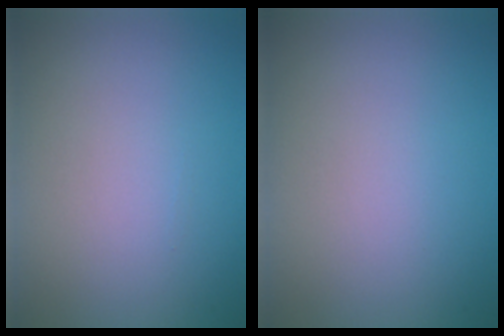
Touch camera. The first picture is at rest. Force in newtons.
{"total": 0.0}